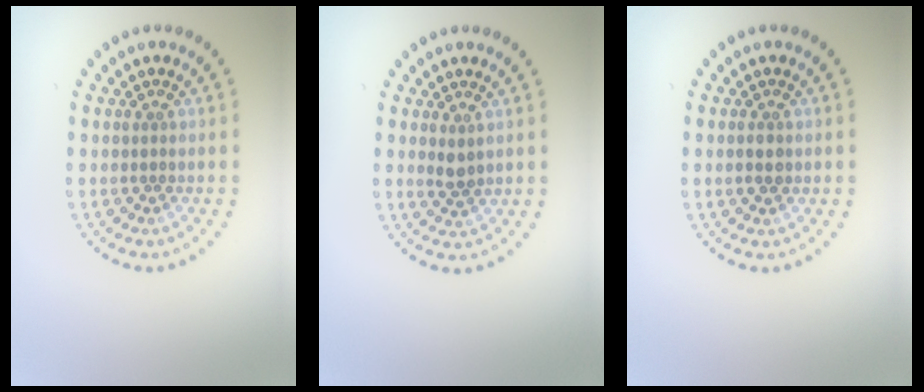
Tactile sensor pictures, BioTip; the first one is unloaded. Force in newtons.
{"total": 1.3, "press": 1.2, "slide": 0.3}
{"total": 1.4, "press": 1.4, "slide": 0.1}